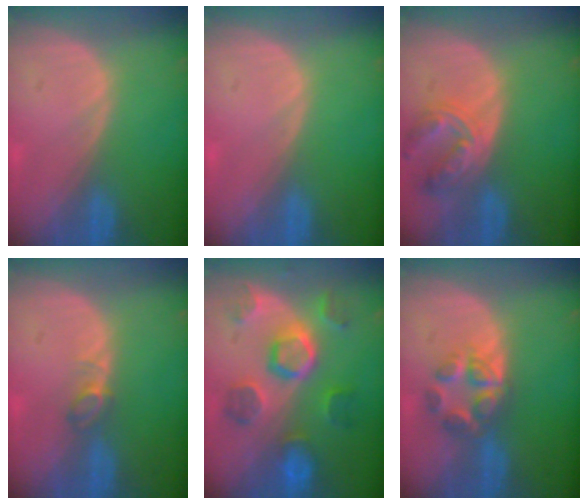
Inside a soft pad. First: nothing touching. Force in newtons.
{"total": 0.0}
{"total": 7.6, "press": 6.6, "slide": 3.6}
{"total": 2.1, "press": 2.1, "slide": 0.4}
{"total": 9.1, "press": 9.0, "slide": 1.4}
{"total": 5.9, "press": 5.3, "slide": 2.5}